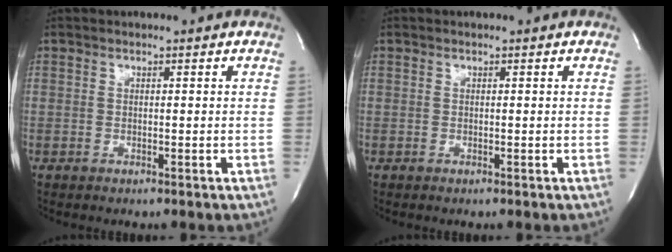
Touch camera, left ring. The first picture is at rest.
{"total": 0.0}